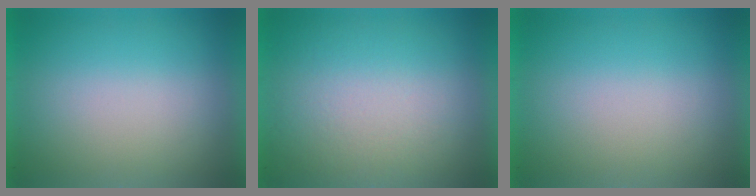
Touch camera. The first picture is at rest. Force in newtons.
{"total": 4.1}
{"total": 0.0}